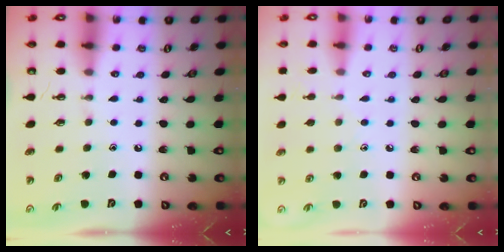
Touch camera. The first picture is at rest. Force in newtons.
{"total": 6.2, "press": 6.1, "slide": 0.6}